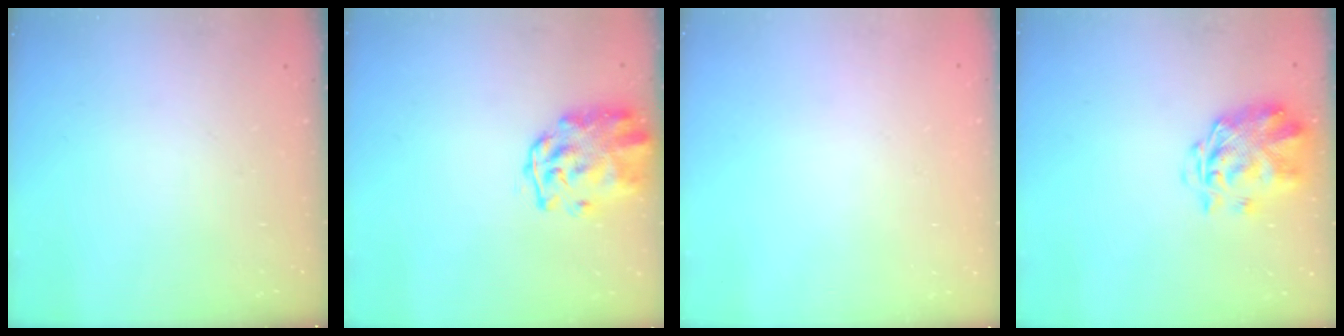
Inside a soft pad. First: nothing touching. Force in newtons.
{"total": 2.8, "press": 2.7, "slide": 0.7}
{"total": 1.6, "press": 1.6, "slide": 0.2}
{"total": 3.3, "press": 2.9, "slide": 1.6}